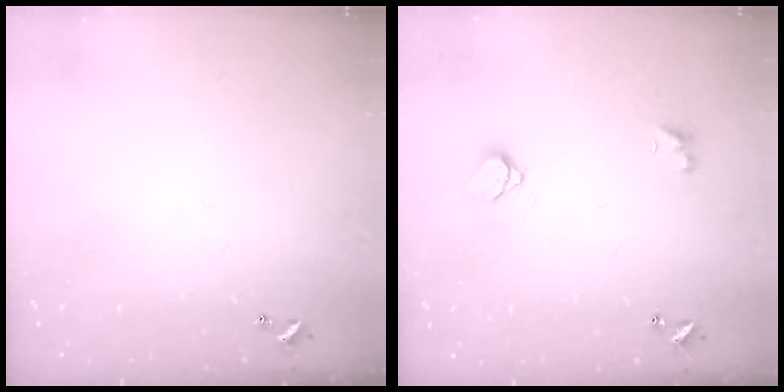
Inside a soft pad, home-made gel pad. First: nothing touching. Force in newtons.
{"total": 1.6, "press": 1.5, "slide": 0.5}